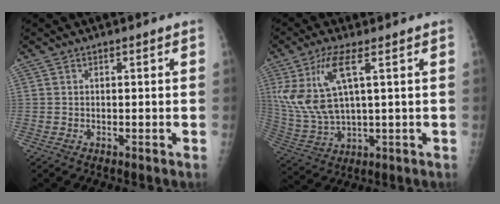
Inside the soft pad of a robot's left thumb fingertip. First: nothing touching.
{"total": 12.3, "force": [4.2, 4.5, 10.7], "torque": [-0.242, -0.008, 0.095]}